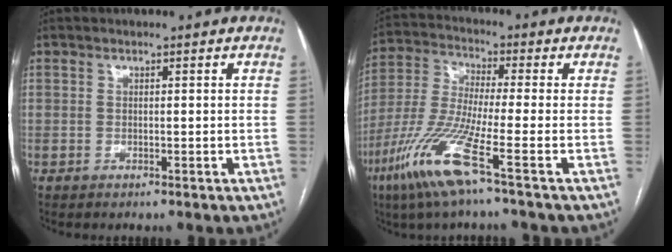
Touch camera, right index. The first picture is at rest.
{"total": 12.1, "force": [-6.1, -0.3, 10.5], "torque": [-0.230, -0.028, -0.129]}